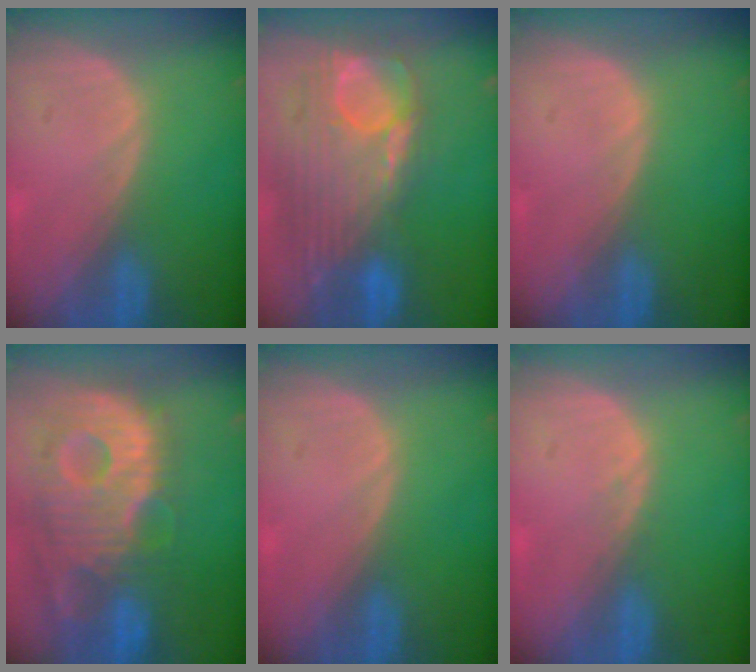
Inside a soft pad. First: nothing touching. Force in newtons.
{"total": 12.8, "press": 10.8, "slide": 6.9}
{"total": 0.0}
{"total": 13.6, "press": 11.8, "slide": 6.8}
{"total": 0.0}
{"total": 0.6, "press": 0.6, "slide": 0.1}